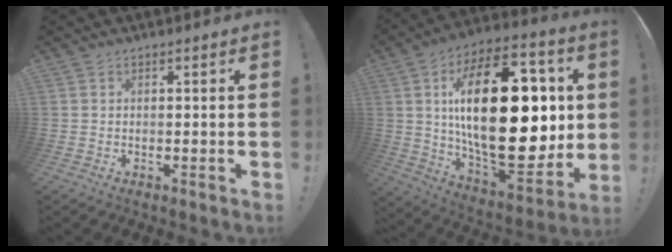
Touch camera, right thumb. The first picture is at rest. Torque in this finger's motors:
{"motor_torque": [0.69, 4.32, 2.22, -0.55, 1.05]}